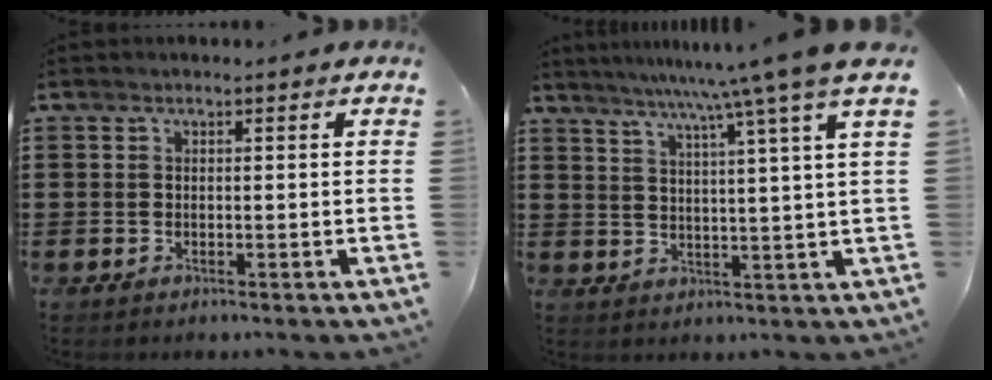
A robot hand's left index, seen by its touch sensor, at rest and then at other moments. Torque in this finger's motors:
{"motor_torque": [1.64, -0.50, 0.36, 0.21]}